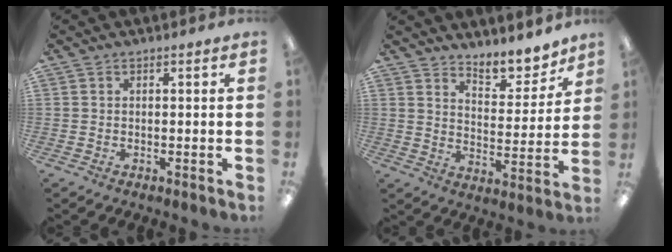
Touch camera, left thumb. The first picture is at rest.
{"total": 8.4, "force": [7.7, 2.8, 1.9], "torque": [-0.013, -0.075, 0.134]}